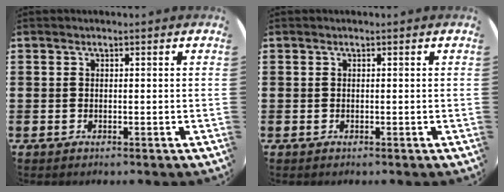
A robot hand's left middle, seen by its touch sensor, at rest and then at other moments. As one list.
[{"total": 0.0}]